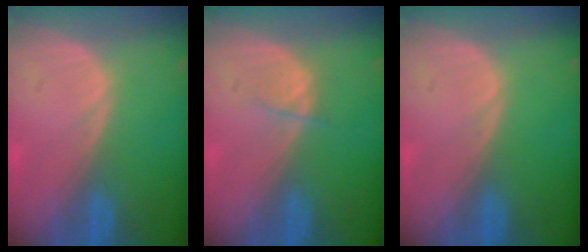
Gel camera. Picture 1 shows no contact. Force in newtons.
{"total": 1.6, "press": 1.5, "slide": 0.2}
{"total": 0.0}